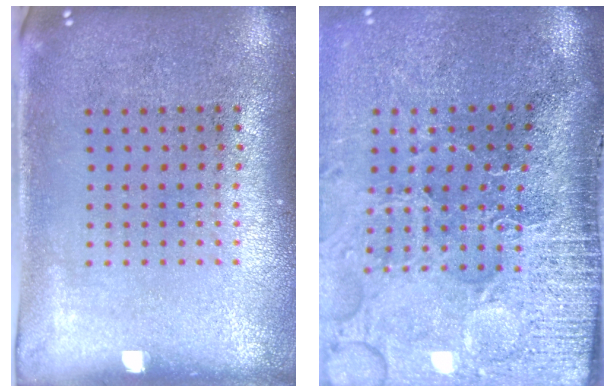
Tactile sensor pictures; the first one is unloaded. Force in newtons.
{"total": 5.0, "press": 4.0, "slide": 2.9}